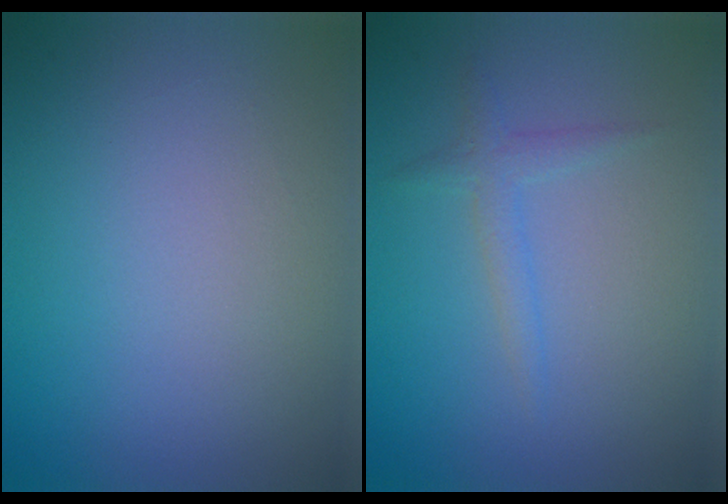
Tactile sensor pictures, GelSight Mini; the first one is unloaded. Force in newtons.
{"total": 1.5, "press": 1.5, "slide": 0.1}